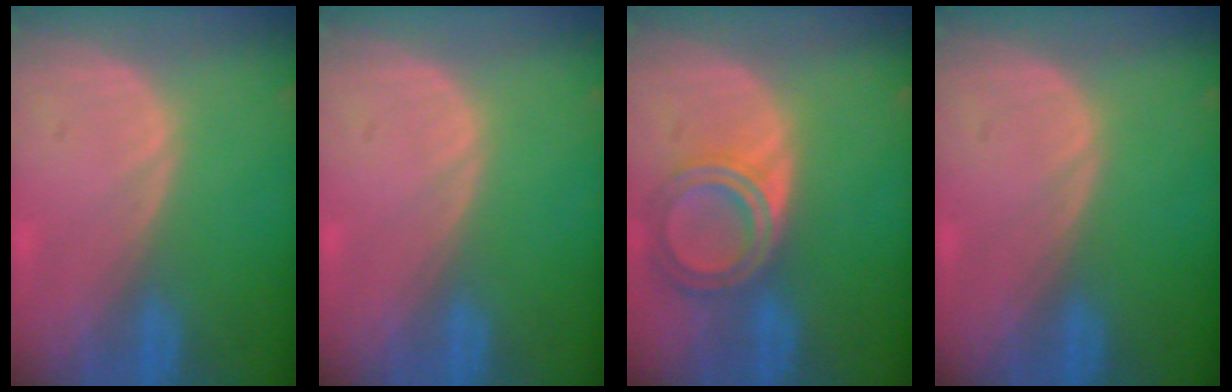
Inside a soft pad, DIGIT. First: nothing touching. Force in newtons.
{"total": 0.0}
{"total": 6.5, "press": 5.8, "slide": 2.9}
{"total": 0.0}